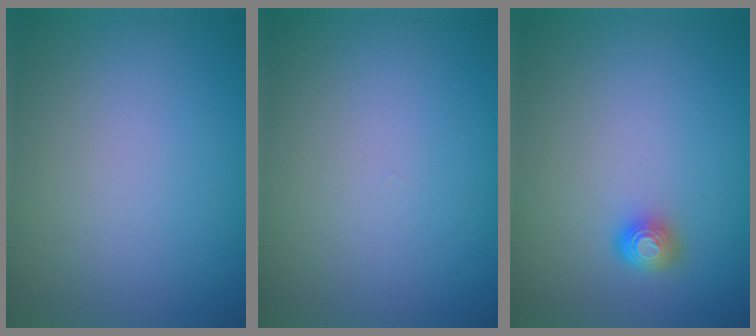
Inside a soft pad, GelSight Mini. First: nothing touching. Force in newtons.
{"total": 0.0}
{"total": 1.6, "press": 1.4, "slide": 0.6}